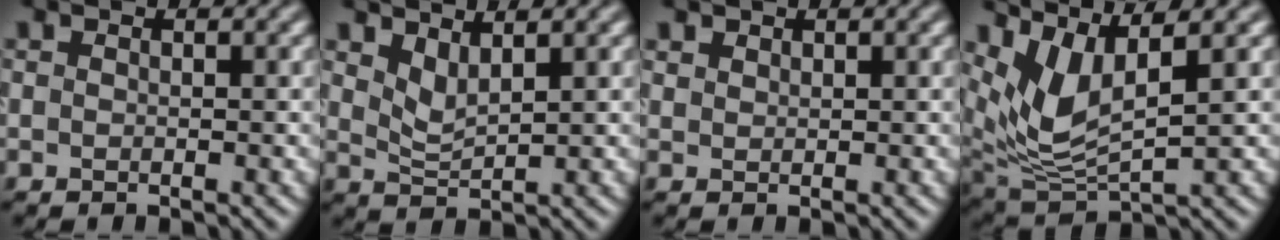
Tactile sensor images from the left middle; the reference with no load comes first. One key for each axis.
{"total": 1.6, "fx": 1.4, "fy": 0.2, "fz": 0.7, "tx": -0.018, "ty": -0.005, "tz": 0.036}
{"total": 0.8, "fx": 0.6, "fy": 0.1, "fz": -0.5, "tx": 0.012, "ty": 0.005, "tz": 0.016}
{"total": 5.3, "fx": 2.8, "fy": 1.9, "fz": 4.2, "tx": -0.104, "ty": 0.000, "tz": 0.062}